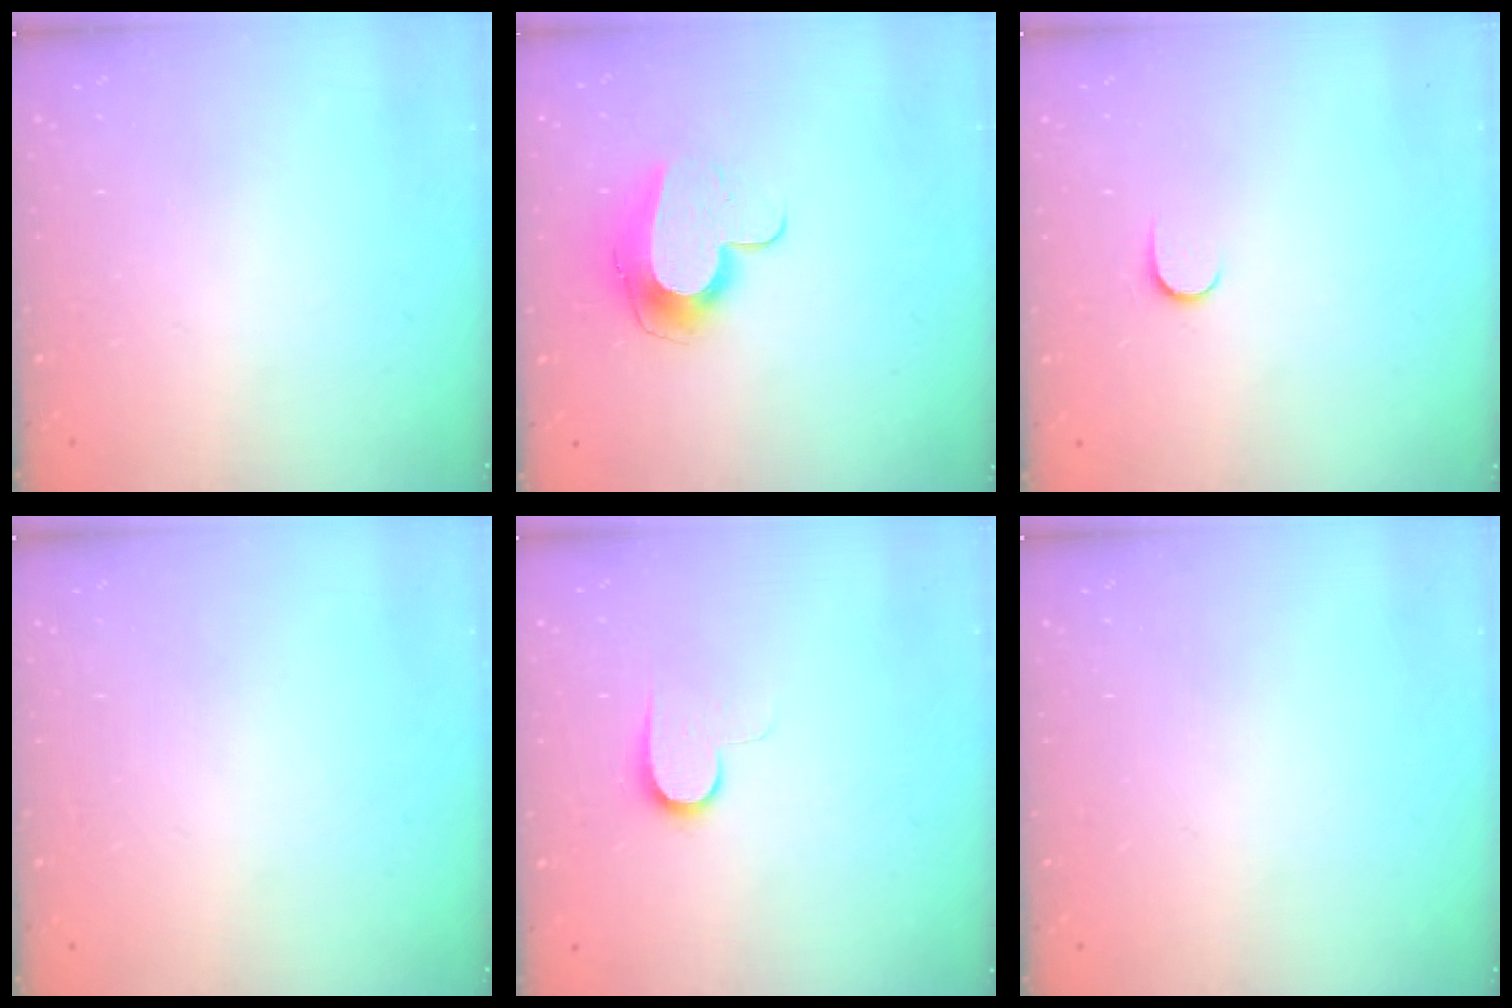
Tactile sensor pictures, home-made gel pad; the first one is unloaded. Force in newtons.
{"total": 10.7, "press": 10.6, "slide": 0.7}
{"total": 3.9, "press": 3.9, "slide": 0.5}
{"total": 0.0}
{"total": 7.1, "press": 7.1, "slide": 0.7}
{"total": 0.0}